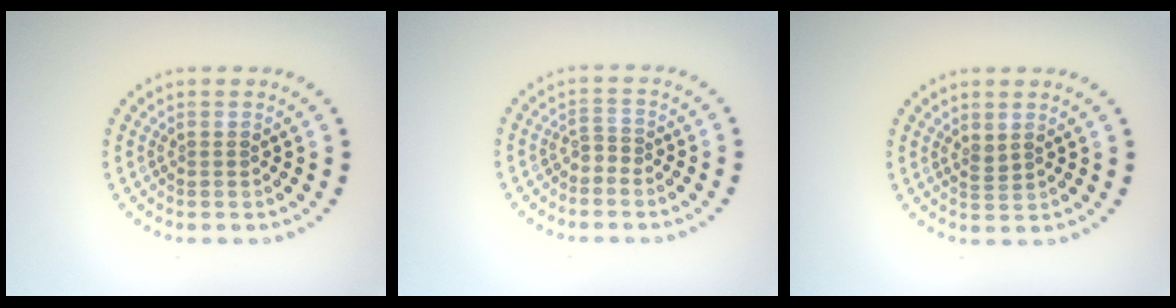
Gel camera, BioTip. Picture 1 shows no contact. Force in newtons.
{"total": 1.0, "press": 0.8, "slide": 0.7}
{"total": 0.9, "press": 0.7, "slide": 0.5}